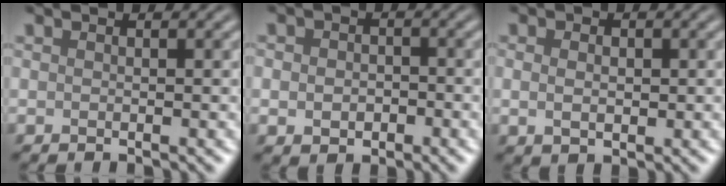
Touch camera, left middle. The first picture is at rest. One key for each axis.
{"total": 2.8, "fx": -0.5, "fy": 2.3, "fz": 1.6, "tx": -0.012, "ty": -0.008, "tz": -0.011}
{"total": 2.2, "fx": 0.1, "fy": 1.6, "fz": 1.5, "tx": -0.026, "ty": 0.002, "tz": 0.005}